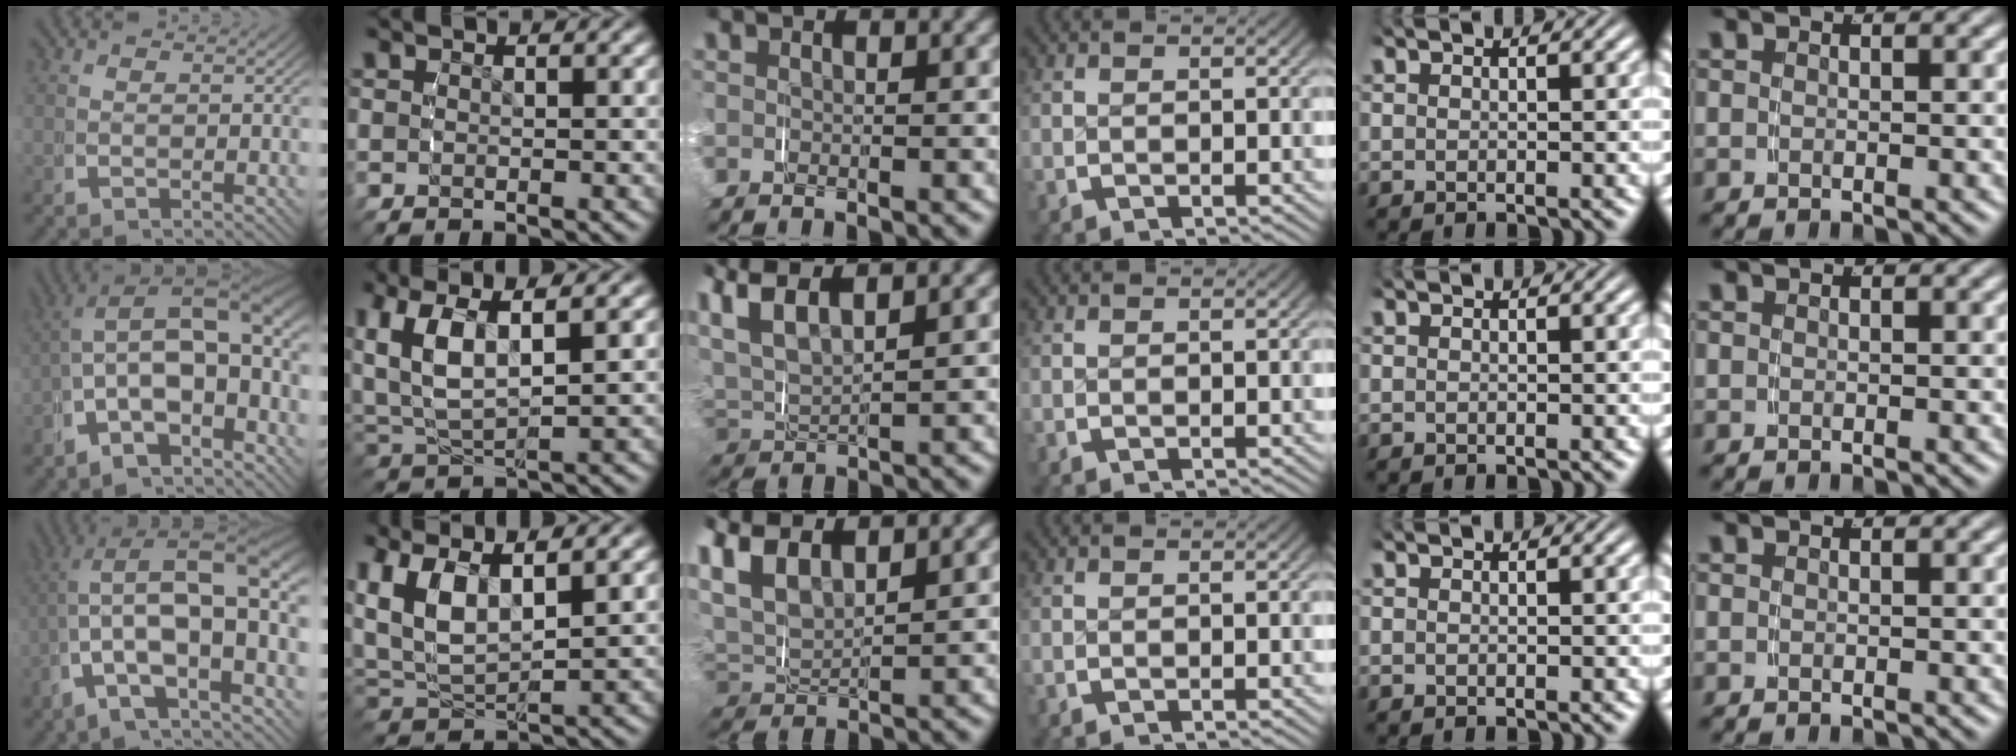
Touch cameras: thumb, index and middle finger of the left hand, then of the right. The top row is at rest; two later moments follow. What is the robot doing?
{"motion": "grasp_and_lifting", "object": "shirt"}